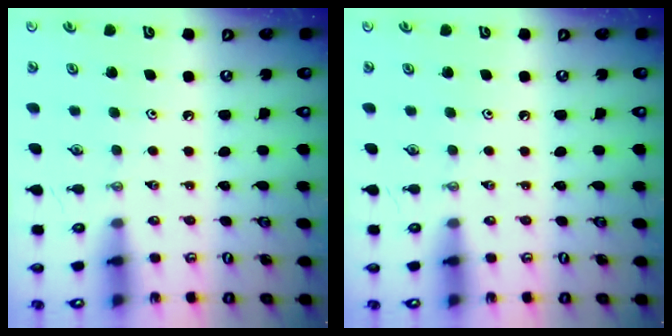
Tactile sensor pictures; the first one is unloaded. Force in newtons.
{"total": 0.0}